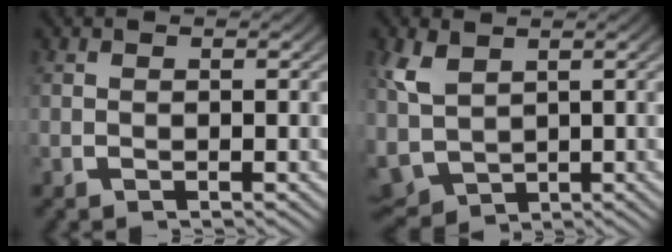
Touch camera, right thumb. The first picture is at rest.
{"total": 7.2, "force": [-0.6, 5.7, 4.3], "torque": [-0.110, -0.040, 0.022]}